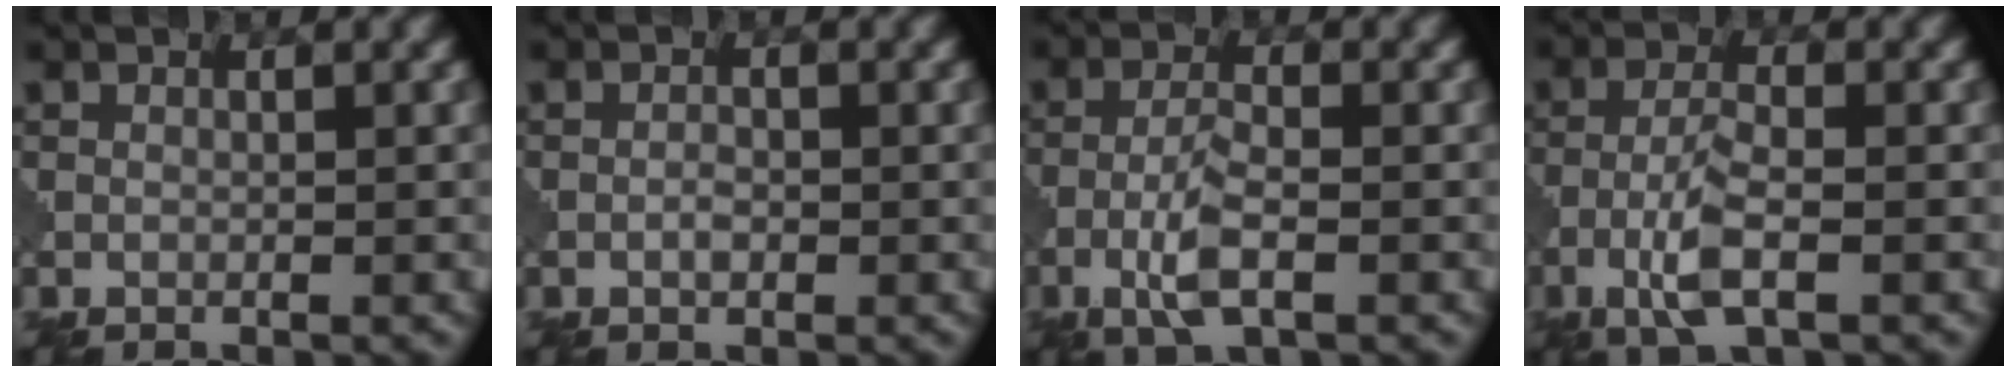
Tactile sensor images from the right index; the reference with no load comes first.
{"total": 1.0, "force": [-0.3, 0.5, 0.8], "torque": [-0.016, 0.002, -0.008]}
{"total": 3.6, "force": [-1.4, 0.9, 3.2], "torque": [-0.069, 0.002, -0.034]}
{"total": 4.1, "force": [-1.7, 1.0, 3.6], "torque": [-0.077, 0.002, -0.039]}